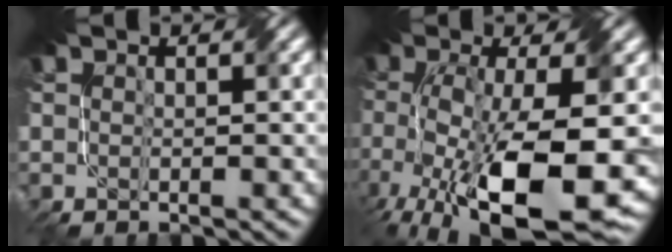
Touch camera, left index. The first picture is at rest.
{"total": 13.0, "force": [-5.4, 5.0, 10.8], "torque": [-0.205, -0.033, -0.073]}